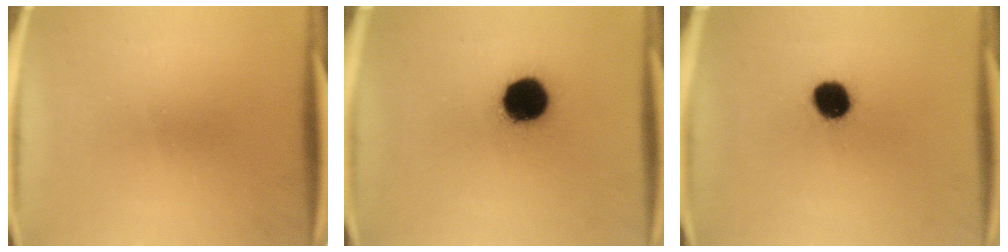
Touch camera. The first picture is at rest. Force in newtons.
{"total": 12.7}
{"total": 8.5}